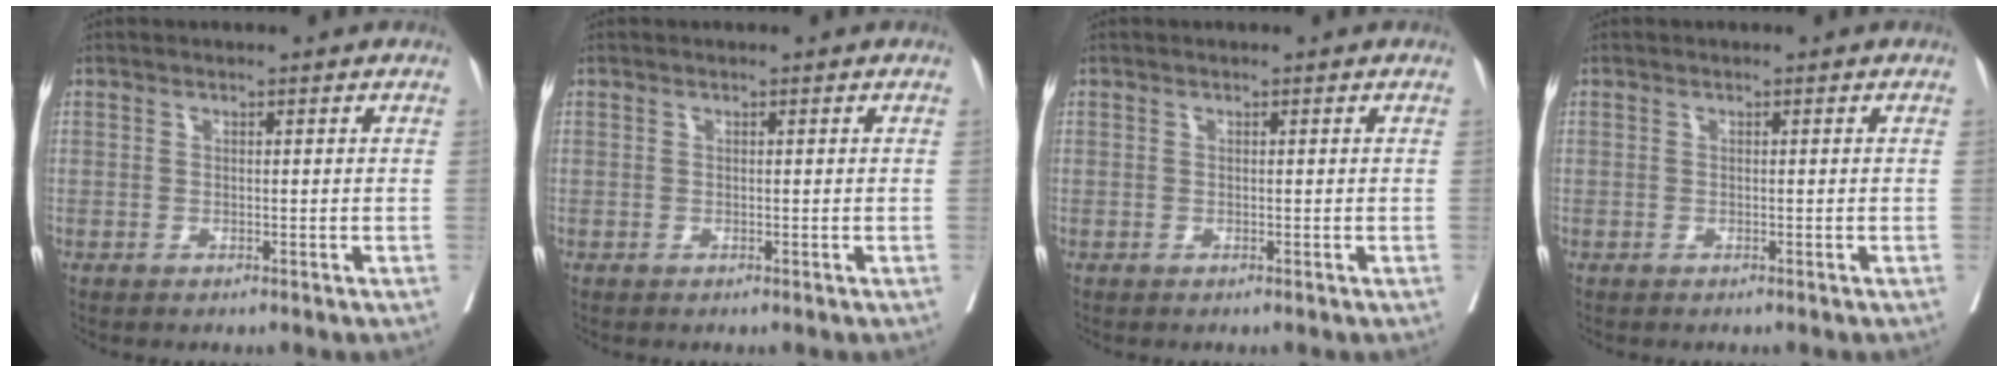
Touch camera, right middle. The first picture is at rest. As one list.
[{"total": 0.0}, {"total": 0.0}, {"total": 0.0}]